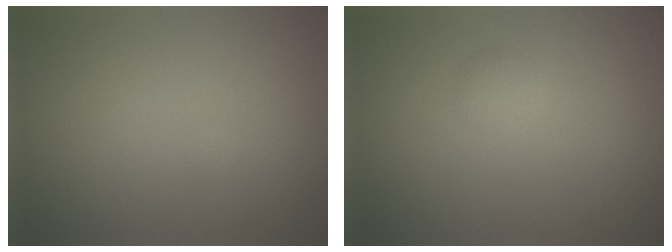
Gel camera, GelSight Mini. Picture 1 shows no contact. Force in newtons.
{"total": 1.1, "press": 1.1, "slide": 0.1}